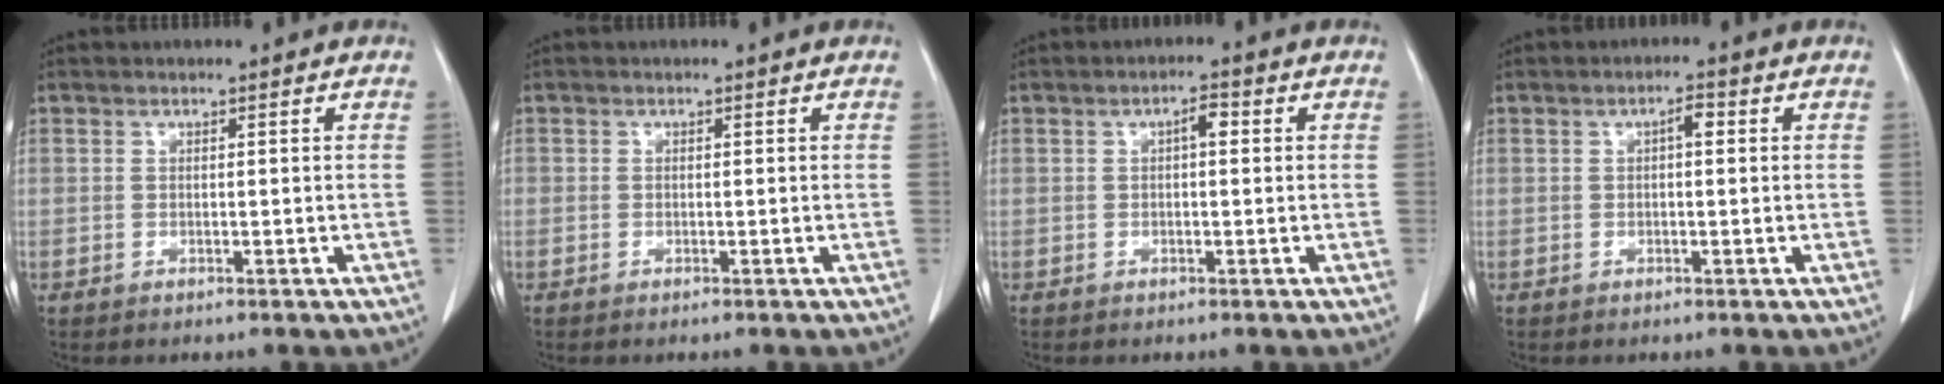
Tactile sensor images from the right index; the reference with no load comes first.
{"total": 0.0}
{"total": 2.2, "force": [0.4, 0.7, 2.0], "torque": [-0.031, 0.007, 0.005]}
{"total": 2.2, "force": [0.4, 0.7, 2.0], "torque": [-0.031, 0.007, 0.005]}